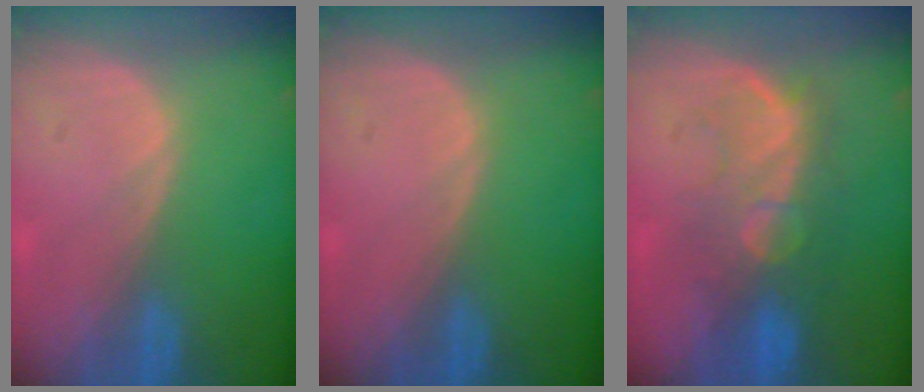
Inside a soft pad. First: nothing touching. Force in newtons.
{"total": 0.0}
{"total": 8.8, "press": 8.2, "slide": 3.2}